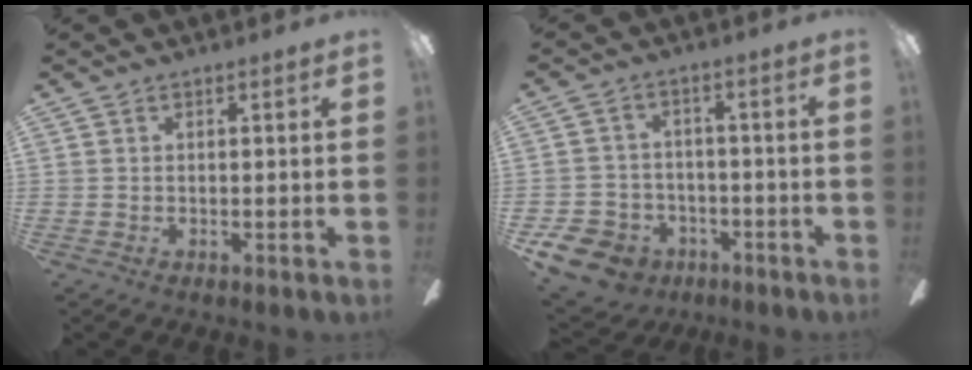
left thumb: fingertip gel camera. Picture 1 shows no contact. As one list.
[{"total": 9.6, "force": [-6.1, 6.7, 3.1], "torque": [-0.087, 0.044, -0.112]}]